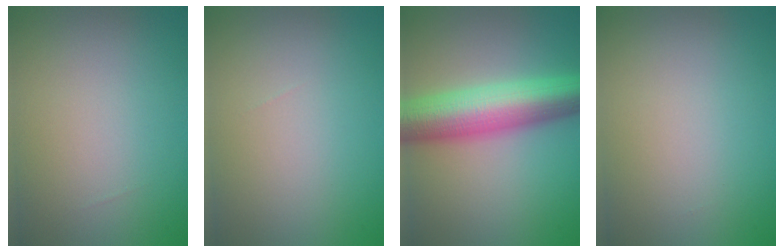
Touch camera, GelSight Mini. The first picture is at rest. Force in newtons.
{"total": 0.0}
{"total": 9.4, "press": 9.4, "slide": 0.3}
{"total": 0.0}